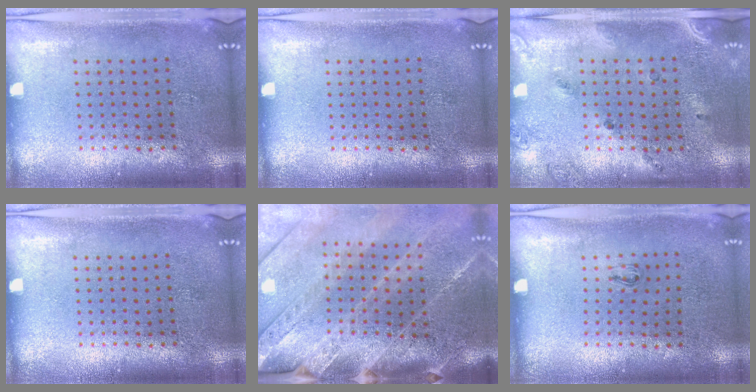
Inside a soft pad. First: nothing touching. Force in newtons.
{"total": 0.0}
{"total": 1.5, "press": 1.1, "slide": 1.0}
{"total": 0.0}
{"total": 3.7, "press": 3.0, "slide": 2.1}
{"total": 0.6, "press": 0.2, "slide": 0.5}